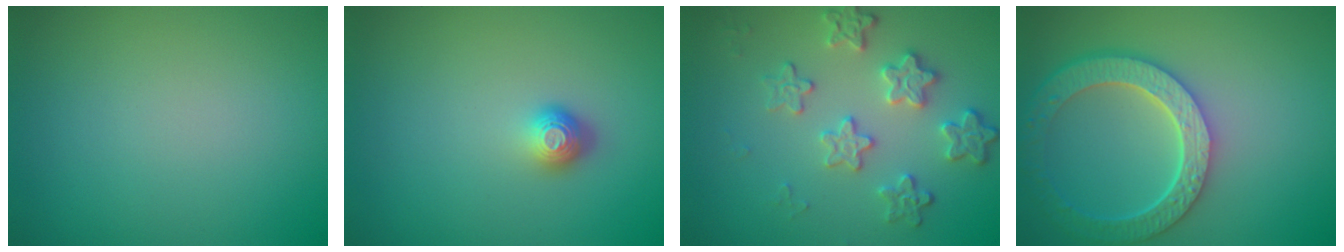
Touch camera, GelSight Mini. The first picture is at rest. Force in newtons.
{"total": 1.7, "press": 1.3, "slide": 1.2}
{"total": 3.9, "press": 3.3, "slide": 1.9}
{"total": 6.5, "press": 5.1, "slide": 4.1}